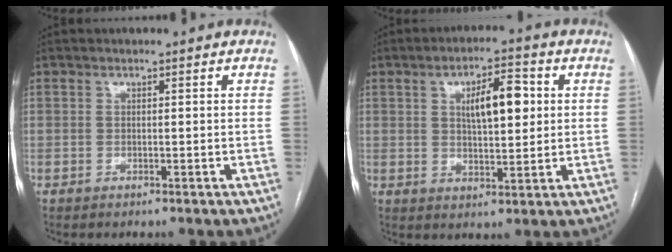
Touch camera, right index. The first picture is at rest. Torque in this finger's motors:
{"motor_torque": [0.37, 0.01, 0.31, 0.08]}